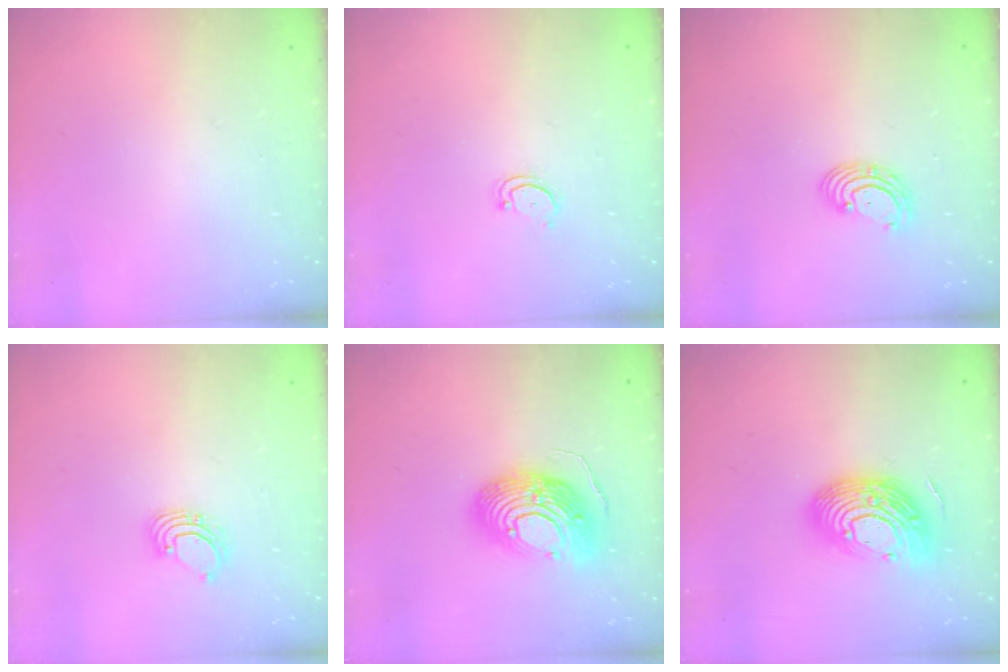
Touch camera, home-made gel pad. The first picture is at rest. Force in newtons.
{"total": 3.0, "press": 3.0, "slide": 0.2}
{"total": 3.5, "press": 3.5, "slide": 0.2}
{"total": 3.1, "press": 3.1, "slide": 0.2}
{"total": 16.9, "press": 16.8, "slide": 1.6}
{"total": 17.9, "press": 17.9, "slide": 1.2}